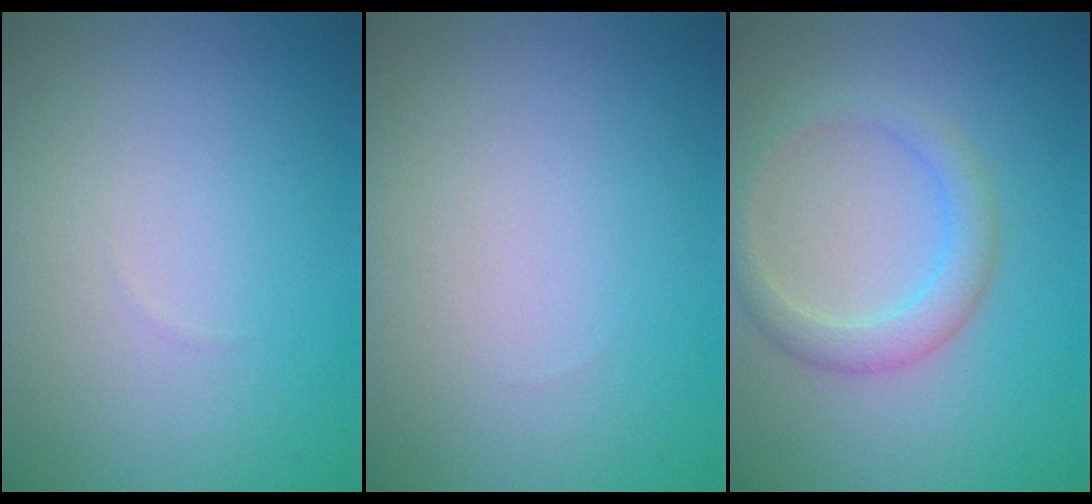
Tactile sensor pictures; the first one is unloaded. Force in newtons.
{"total": 0.0}
{"total": 2.7, "press": 2.7, "slide": 0.0}